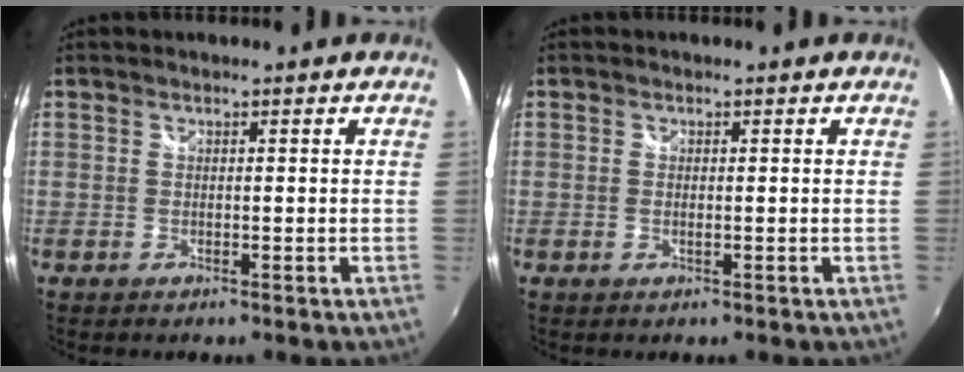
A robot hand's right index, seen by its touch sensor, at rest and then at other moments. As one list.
[{"total": 0.7, "force": [0.0, 0.3, 0.7], "torque": [-0.014, -0.002, -0.002]}]